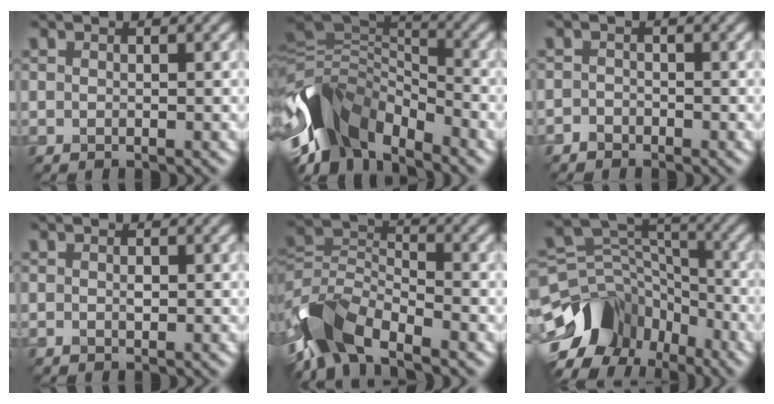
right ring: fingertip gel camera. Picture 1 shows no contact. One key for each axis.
{"total": 10.2, "fx": -5.0, "fy": 5.4, "fz": 7.0, "tx": -0.133, "ty": 0.001, "tz": -0.104}
{"total": 1.1, "fx": -0.9, "fy": 0.3, "fz": -0.5, "tx": 0.011, "ty": 0.003, "tz": -0.029}
{"total": 0.0}
{"total": 7.3, "fx": -4.8, "fy": 3.4, "fz": 4.3, "tx": -0.079, "ty": 0.003, "tz": -0.113}
{"total": 9.3, "fx": -4.9, "fy": 6.7, "fz": 4.1, "tx": -0.070, "ty": 0.015, "tz": -0.093}